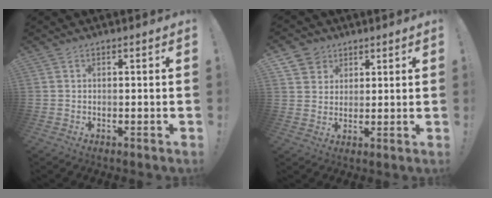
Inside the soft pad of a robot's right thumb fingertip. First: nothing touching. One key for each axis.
{"total": 5.9, "fx": 3.2, "fy": 4.9, "fz": 0.5, "tx": -0.007, "ty": -0.022, "tz": 0.065}